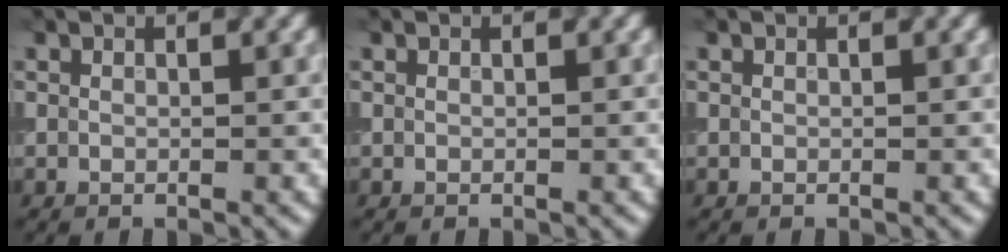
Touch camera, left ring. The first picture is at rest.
{"total": 0.0}
{"total": 0.0}